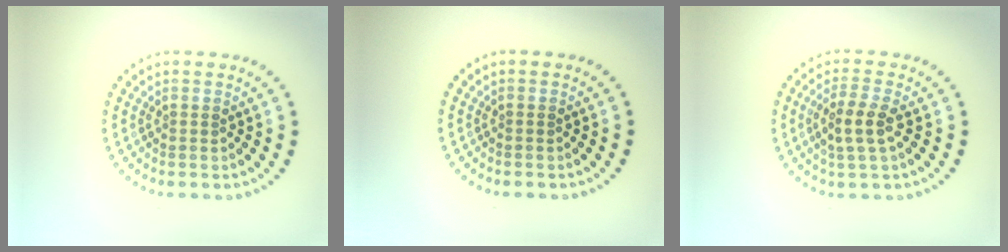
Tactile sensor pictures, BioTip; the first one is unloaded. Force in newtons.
{"total": 0.0}
{"total": 2.8, "press": 2.6, "slide": 1.1}